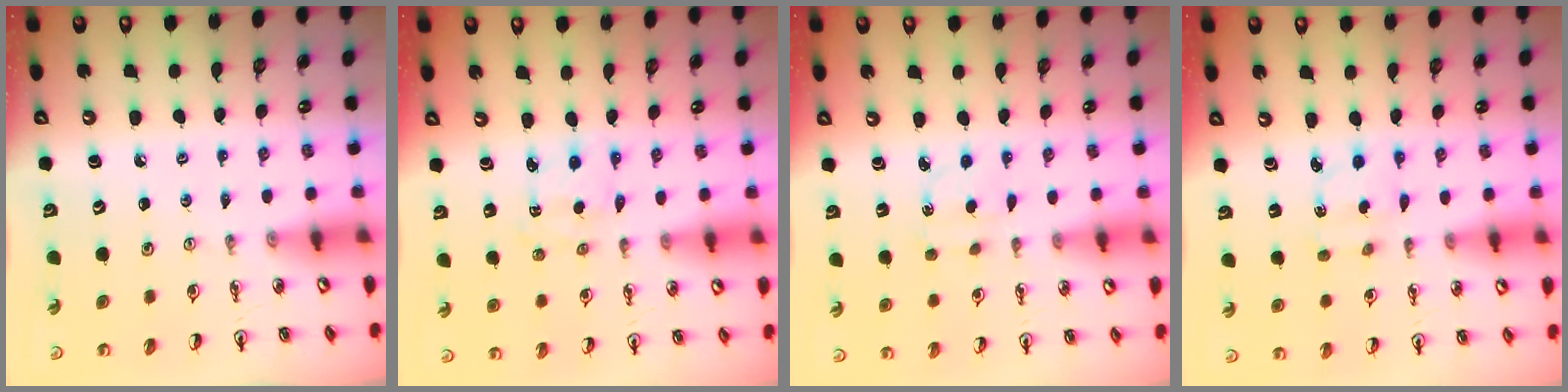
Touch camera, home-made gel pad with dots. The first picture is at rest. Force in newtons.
{"total": 1.6, "press": 1.4, "slide": 0.7}
{"total": 2.9, "press": 2.9, "slide": 0.4}
{"total": 2.2, "press": 2.1, "slide": 0.6}